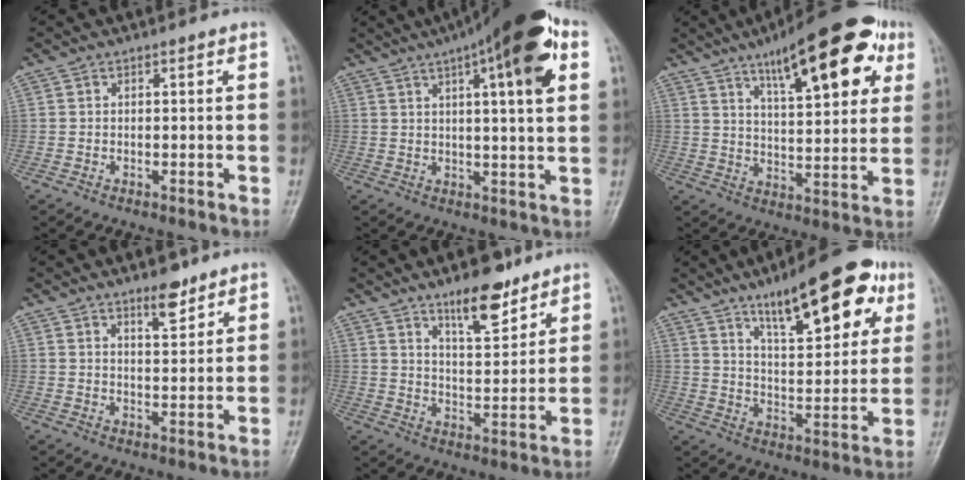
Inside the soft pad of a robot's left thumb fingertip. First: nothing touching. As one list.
[{"total": 17.7, "force": [7.8, 4.0, 15.4], "torque": [-0.214, 0.002, 0.108]}, {"total": 21.2, "force": [10.4, 7.0, 17.1], "torque": [-0.214, -0.021, 0.151]}, {"total": 5.0, "force": [3.7, 1.7, 2.9], "torque": [-0.032, -0.028, 0.059]}, {"total": 9.8, "force": [7.0, 3.3, 6.0], "torque": [-0.074, -0.052, 0.117]}, {"total": 19.1, "force": [10.5, 6.5, 14.6], "torque": [-0.172, -0.036, 0.160]}]